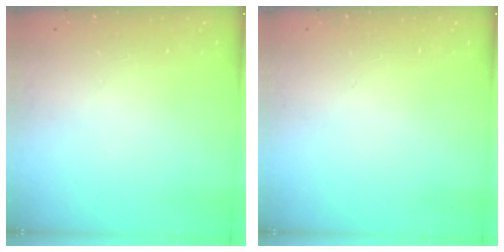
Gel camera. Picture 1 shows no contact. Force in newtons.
{"total": 0.0}